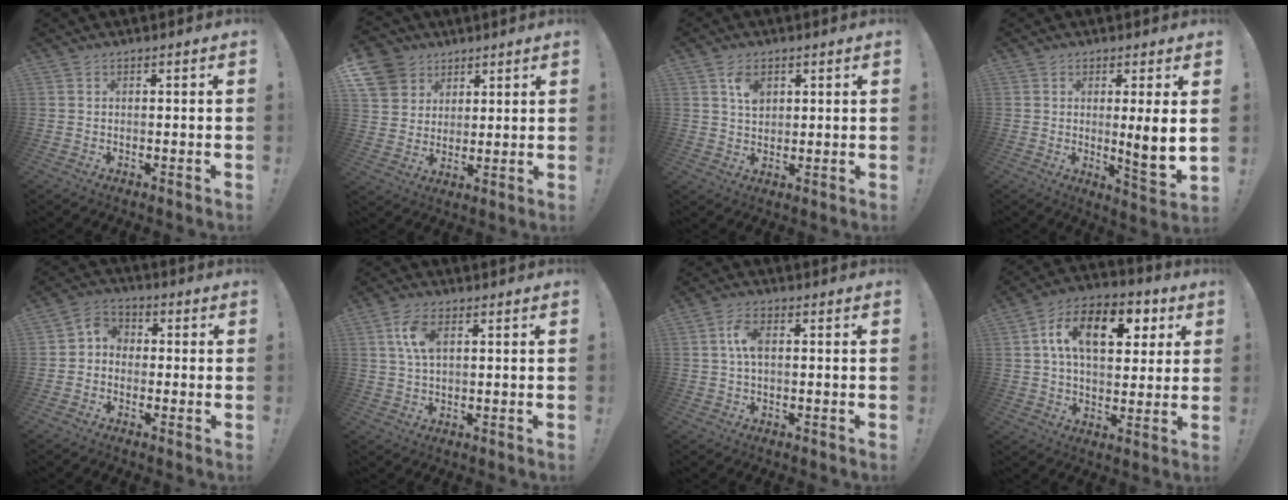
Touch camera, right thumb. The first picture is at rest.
{"total": 10.2, "force": [5.5, 8.2, 2.6], "torque": [-0.038, -0.035, 0.113]}
{"total": 5.2, "force": [2.3, 3.4, 3.2], "torque": [-0.048, -0.002, 0.042]}
{"total": 7.5, "force": [1.6, 0.0, 7.4], "torque": [-0.100, -0.024, 0.023]}
{"total": 5.0, "force": [-2.0, 4.2, 1.9], "torque": [-0.039, 0.023, -0.034]}
{"total": 6.9, "force": [2.1, 3.8, 5.3], "torque": [-0.093, -0.001, 0.037]}
{"total": 5.3, "force": [0.7, 2.6, 4.5], "torque": [-0.082, 0.005, 0.011]}
{"total": 16.6, "force": [5.2, 10.0, 12.3], "torque": [-0.184, -0.005, 0.089]}